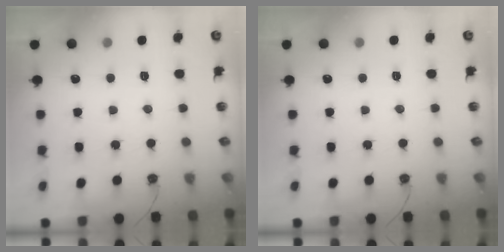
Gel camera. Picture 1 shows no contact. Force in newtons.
{"total": 0.0}